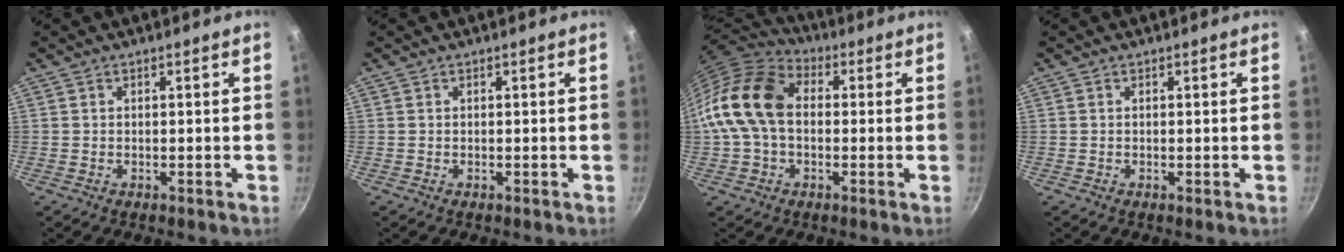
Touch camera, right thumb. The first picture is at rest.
{"total": 0.0}
{"total": 15.7, "force": [0.3, 11.1, 11.2], "torque": [-0.194, 0.034, -0.013]}
{"total": 0.0}